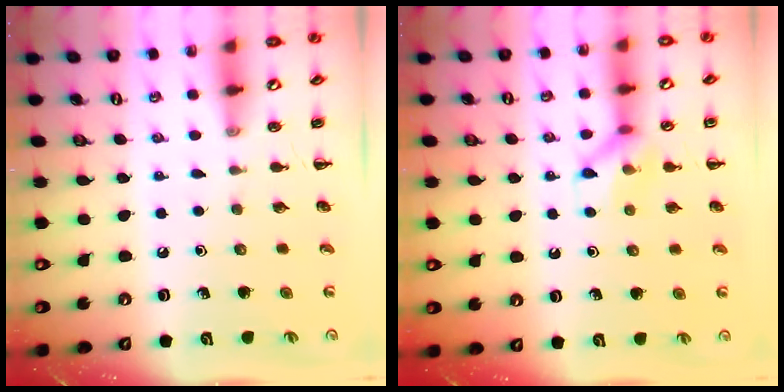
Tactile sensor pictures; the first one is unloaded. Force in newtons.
{"total": 9.3, "press": 9.3, "slide": 0.6}